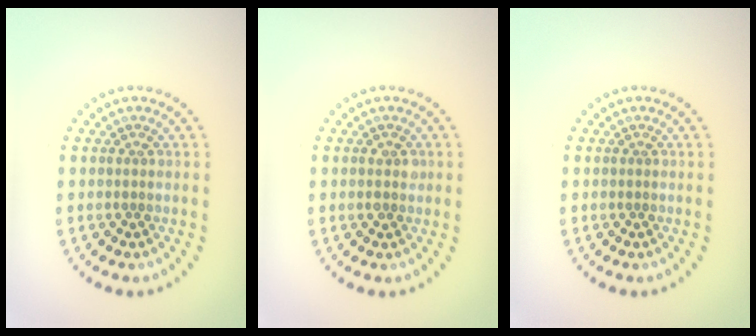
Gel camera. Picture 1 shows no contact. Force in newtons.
{"total": 1.0, "press": 1.0, "slide": 0.1}
{"total": 0.0}